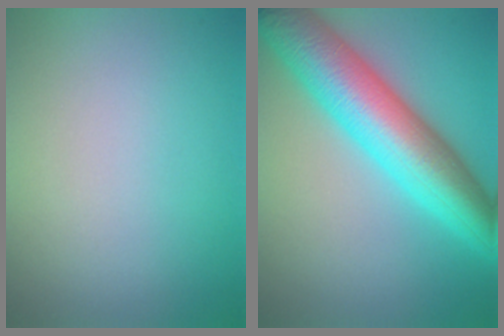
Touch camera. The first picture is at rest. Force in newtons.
{"total": 9.5, "press": 9.5, "slide": 0.1}